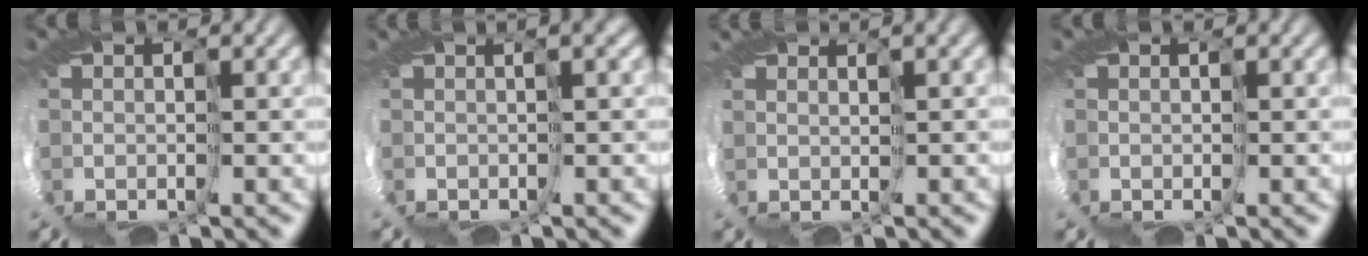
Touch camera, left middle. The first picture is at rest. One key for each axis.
{"total": 3.3, "fx": -0.8, "fy": -2.7, "fz": -1.7, "tx": 0.024, "ty": -0.007, "tz": 0.003}
{"total": 2.8, "fx": 1.4, "fy": -1.8, "fz": -1.5, "tx": 0.037, "ty": -0.002, "tz": 0.029}
{"total": 0.0}